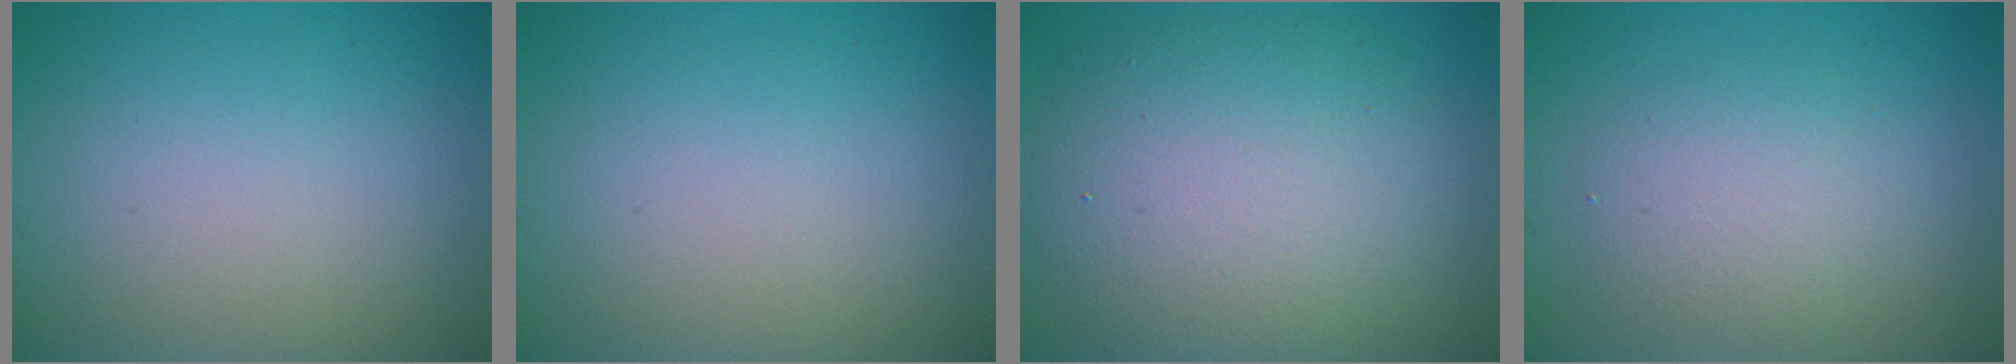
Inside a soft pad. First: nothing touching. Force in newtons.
{"total": 0.0}
{"total": 9.9, "press": 9.9, "slide": 0.7}
{"total": 2.9, "press": 2.9, "slide": 0.2}